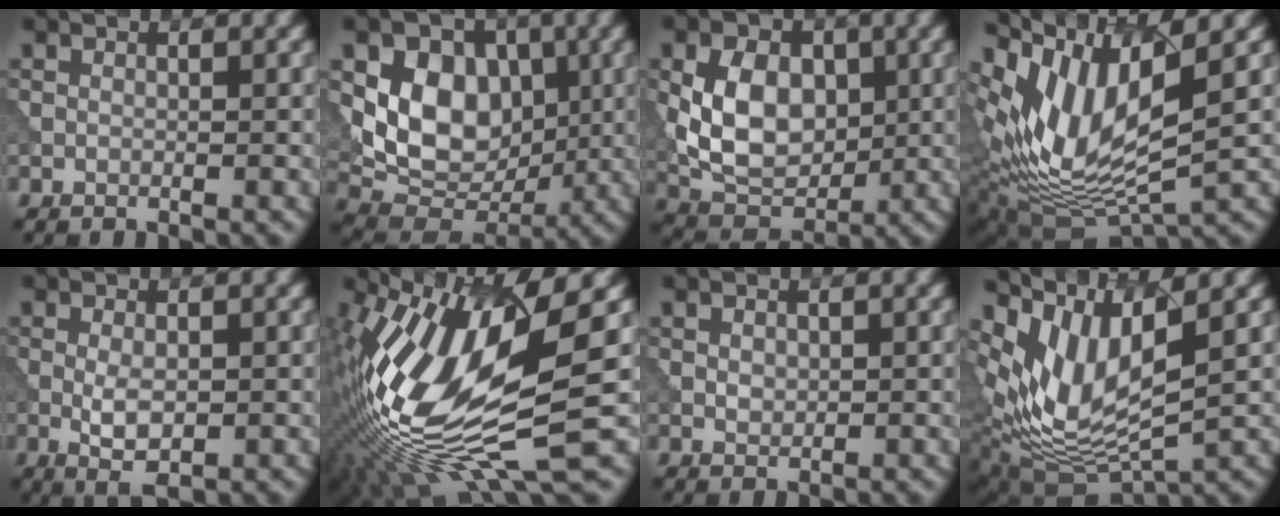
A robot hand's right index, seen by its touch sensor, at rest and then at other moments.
{"total": 8.8, "force": [1.1, 6.5, 5.7], "torque": [-0.103, -0.009, 0.020]}
{"total": 6.8, "force": [0.6, 4.8, 4.8], "torque": [-0.090, -0.003, 0.009]}
{"total": 10.5, "force": [4.0, 3.7, 8.9], "torque": [-0.183, 0.002, 0.080]}
{"total": 2.9, "force": [-0.4, 1.3, 2.5], "torque": [-0.048, -0.002, -0.005]}
{"total": 15.1, "force": [-0.1, 4.3, 14.5], "torque": [-0.300, 0.005, 0.012]}
{"total": 0.8, "force": [0.3, 0.6, 0.4], "torque": [-0.009, 0.000, 0.008]}
{"total": 8.5, "force": [3.6, 3.2, 6.9], "torque": [-0.150, -0.009, 0.081]}